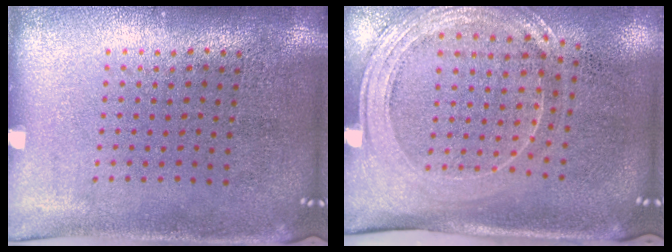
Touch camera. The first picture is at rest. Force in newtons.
{"total": 2.1, "press": 1.8, "slide": 1.1}